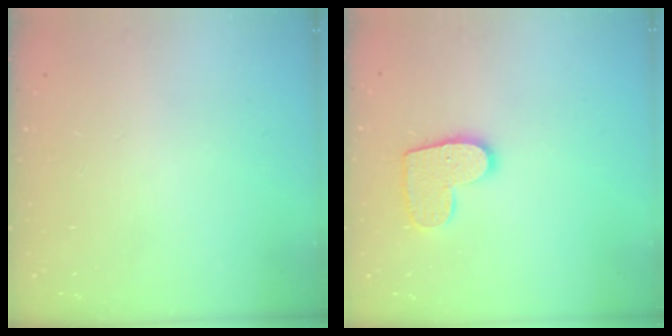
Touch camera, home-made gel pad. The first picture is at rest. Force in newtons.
{"total": 10.8, "press": 10.8, "slide": 0.5}